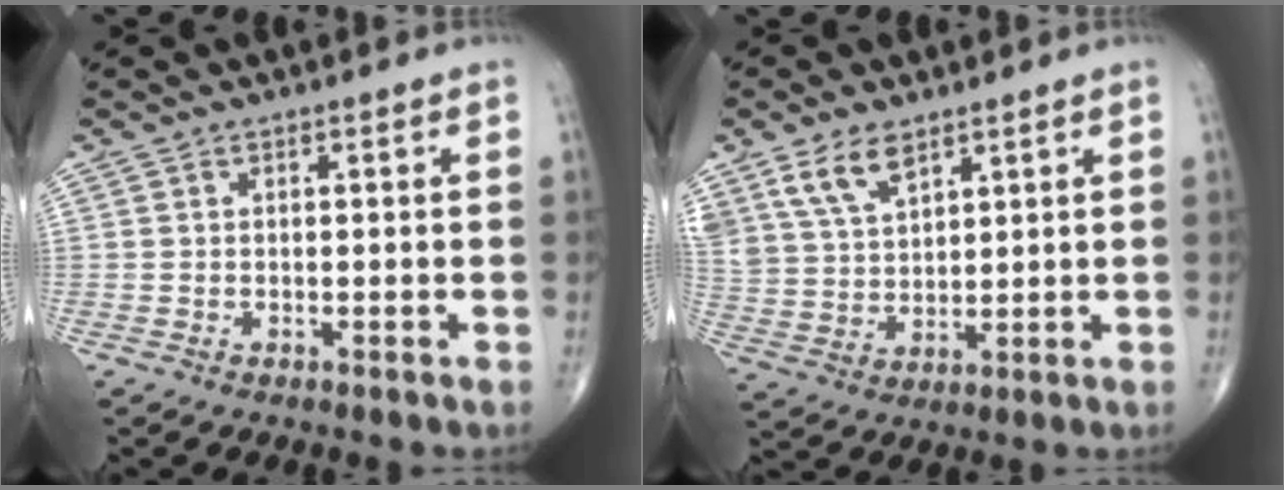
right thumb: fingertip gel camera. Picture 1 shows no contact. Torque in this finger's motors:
{"motor_torque": [1.13, 1.20, 1.00, 0.94, 0.13]}